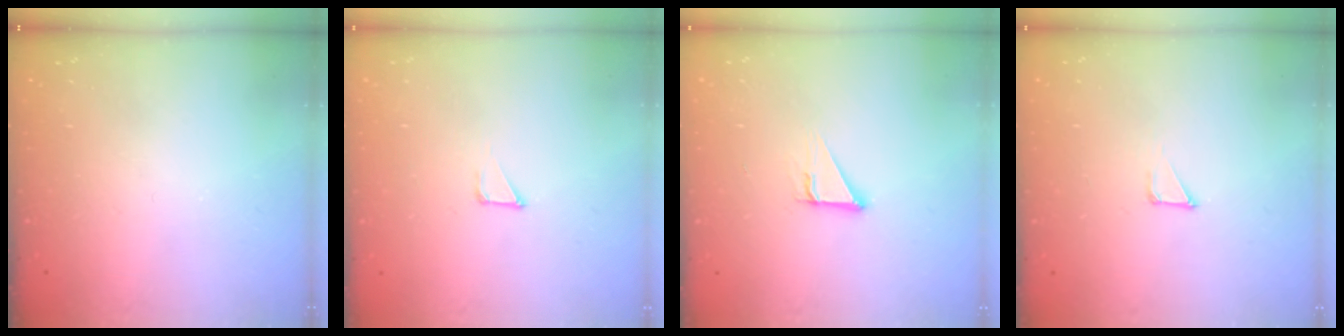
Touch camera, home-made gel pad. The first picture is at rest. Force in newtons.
{"total": 1.6, "press": 1.6, "slide": 0.1}
{"total": 3.4, "press": 3.4, "slide": 0.3}
{"total": 1.3, "press": 1.3, "slide": 0.0}